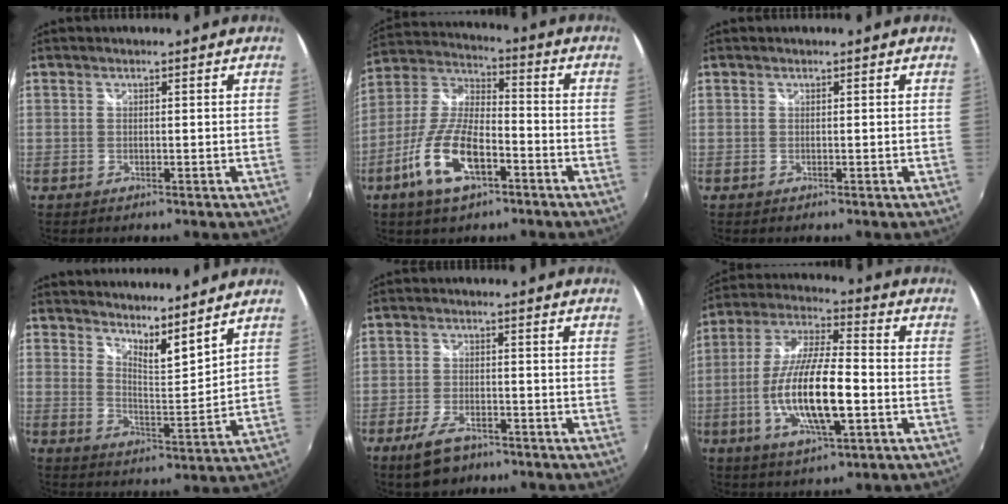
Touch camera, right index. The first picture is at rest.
{"total": 14.4, "force": [-6.9, 5.7, 11.3], "torque": [-0.245, -0.008, -0.131]}
{"total": 0.0}
{"total": 7.7, "force": [6.8, 0.8, 3.4], "torque": [-0.047, -0.015, 0.105]}
{"total": 7.1, "force": [-4.9, 3.5, 3.8], "torque": [-0.099, -0.007, -0.085]}
{"total": 16.4, "force": [-4.2, 4.3, 15.3], "torque": [-0.306, -0.010, -0.077]}